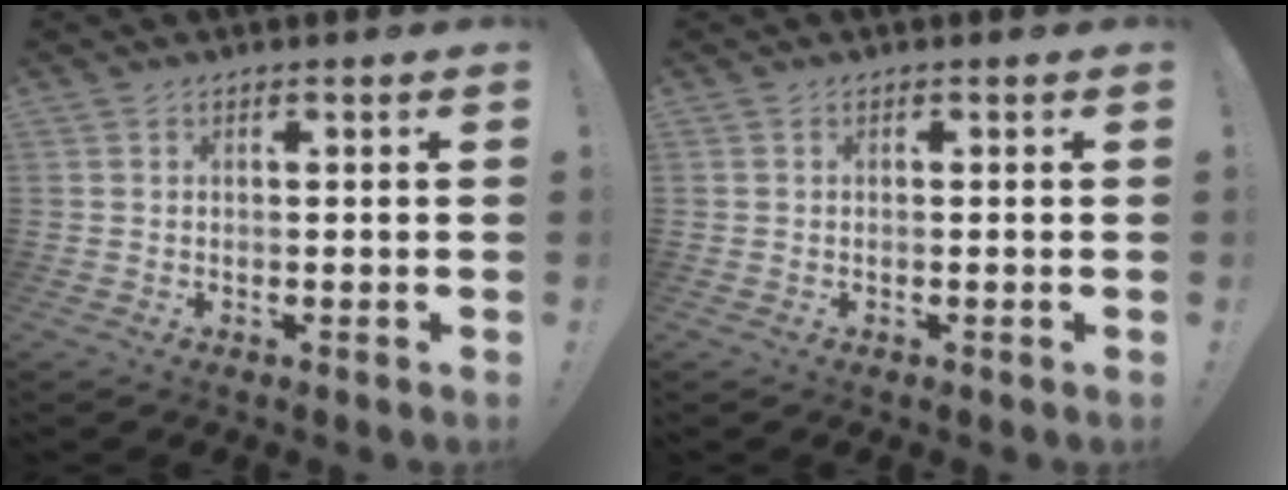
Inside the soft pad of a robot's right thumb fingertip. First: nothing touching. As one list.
[{"total": 0.0}]